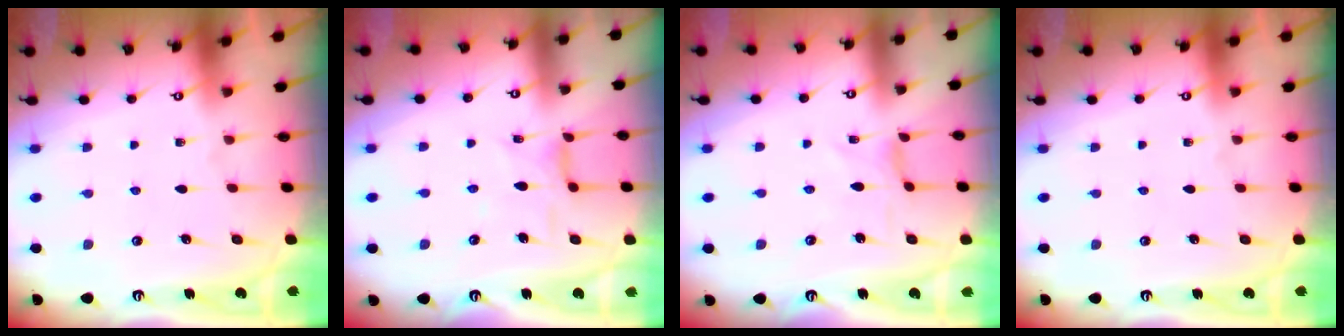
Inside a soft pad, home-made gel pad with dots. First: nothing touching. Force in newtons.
{"total": 4.8, "press": 4.8, "slide": 0.5}
{"total": 0.7, "press": 0.6, "slide": 0.1}
{"total": 0.0}